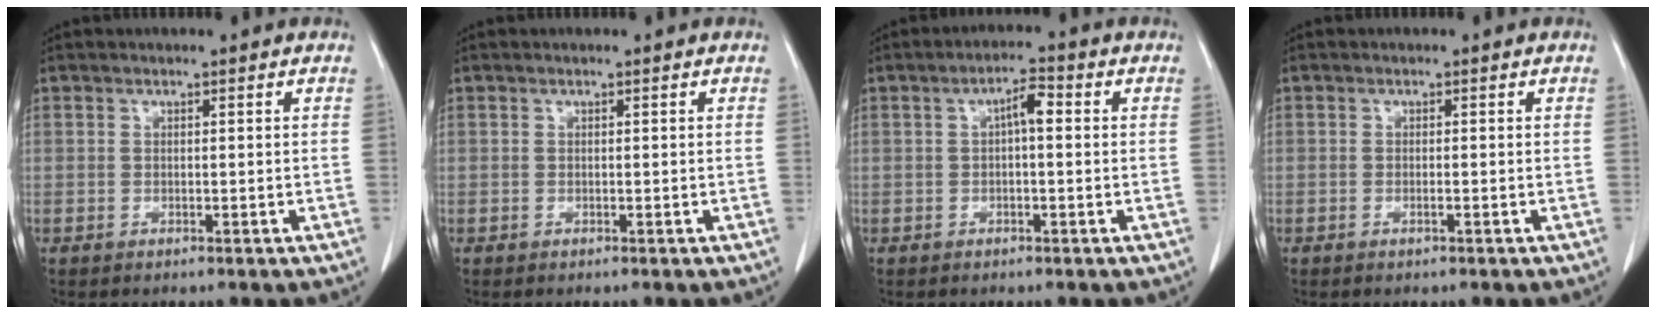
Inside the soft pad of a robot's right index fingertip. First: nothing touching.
{"total": 0.0}
{"total": 4.0, "force": [0.5, 1.4, 3.7], "torque": [-0.061, 0.019, 0.005]}
{"total": 0.6, "force": [-0.3, 0.0, 0.5], "torque": [-0.013, -0.001, -0.002]}